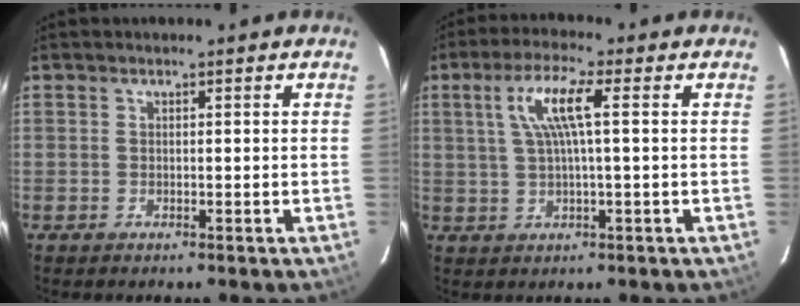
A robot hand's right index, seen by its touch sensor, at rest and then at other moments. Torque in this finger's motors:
{"motor_torque": [0.16, 0.03, 0.25, 0.11]}